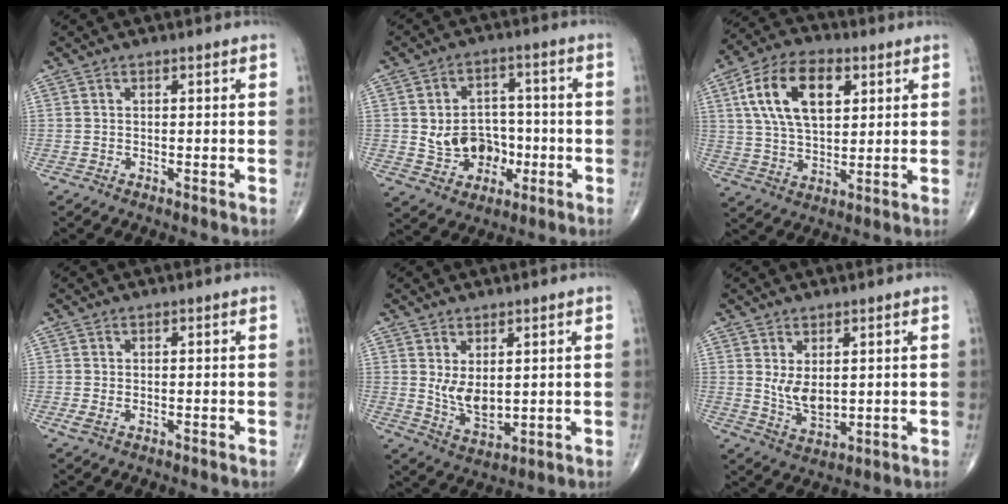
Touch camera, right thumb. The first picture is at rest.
{"total": 10.4, "force": [-1.4, 8.6, 5.7], "torque": [-0.048, 0.022, -0.015]}
{"total": 15.3, "force": [5.1, 8.7, 11.6], "torque": [-0.196, -0.002, 0.093]}
{"total": 1.7, "force": [-0.4, 1.1, 1.3], "torque": [-0.032, -0.002, -0.006]}
{"total": 6.7, "force": [1.4, 3.6, 5.4], "torque": [-0.084, -0.026, 0.041]}
{"total": 6.1, "force": [1.3, 3.4, 4.9], "torque": [-0.074, -0.021, 0.038]}